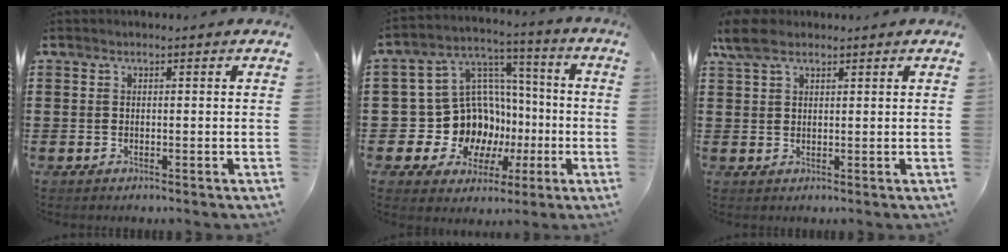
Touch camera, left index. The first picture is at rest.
{"total": 13.3, "force": [-2.4, 12.2, 4.7], "torque": [-0.125, -0.008, -0.021]}
{"total": 4.6, "force": [2.7, 2.2, 2.9], "torque": [-0.079, 0.005, 0.048]}